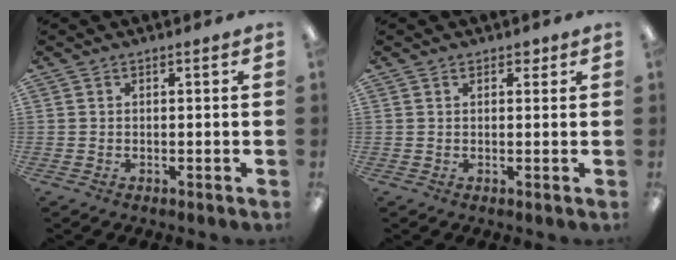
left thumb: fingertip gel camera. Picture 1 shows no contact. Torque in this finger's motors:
{"motor_torque": [0.25, 0.10, 0.53, -0.05, -0.03]}